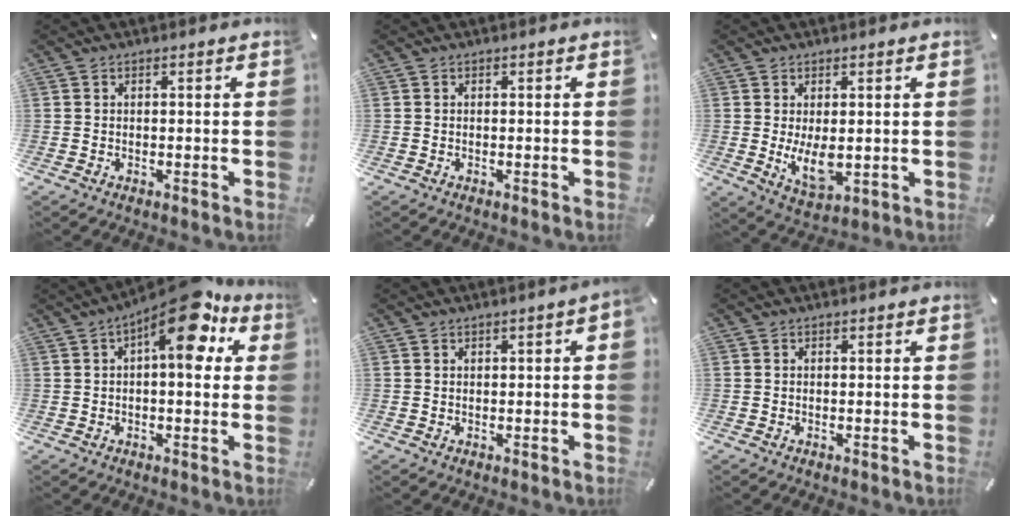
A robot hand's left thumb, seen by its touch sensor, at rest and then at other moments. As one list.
[{"total": 0.0}, {"total": 7.9, "force": [0.0, 3.8, 6.9], "torque": [-0.135, -0.019, 0.001]}, {"total": 13.9, "force": [5.8, 5.5, 11.4], "torque": [-0.149, -0.040, 0.089]}, {"total": 1.2, "force": [0.2, 0.4, 1.1], "torque": [-0.020, 0.002, 0.002]}, {"total": 0.0}]